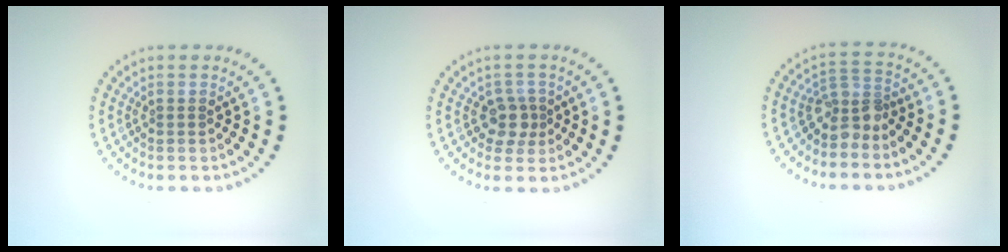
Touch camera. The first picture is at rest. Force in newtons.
{"total": 2.1, "press": 1.7, "slide": 1.2}
{"total": 2.6, "press": 1.9, "slide": 1.8}